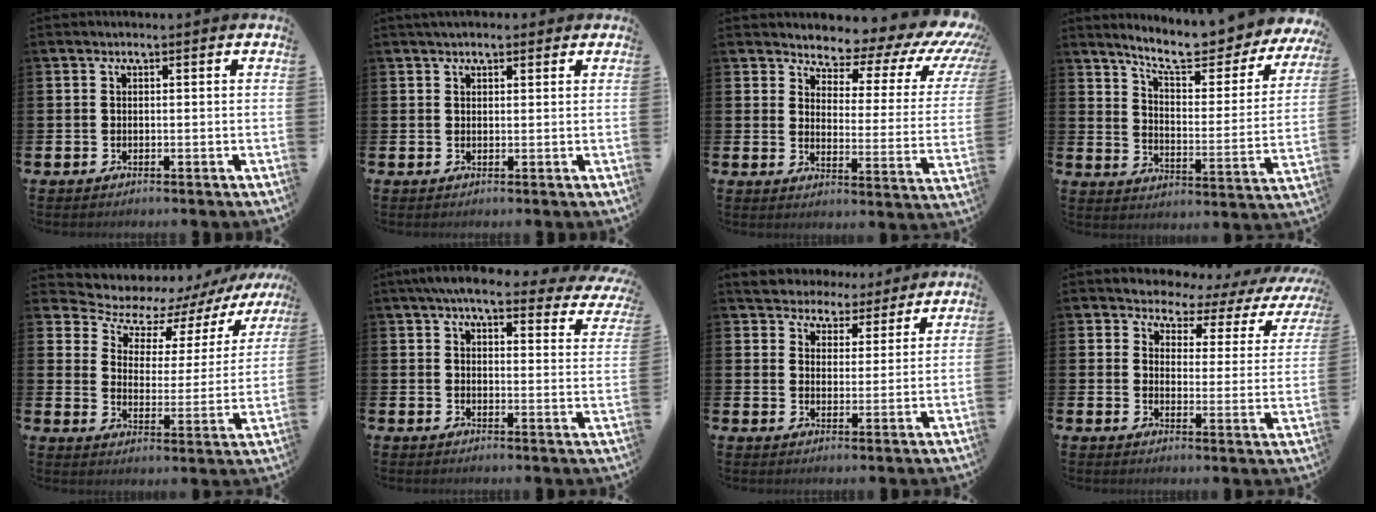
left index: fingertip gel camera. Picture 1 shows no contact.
{"total": 2.2, "force": [1.9, 0.9, 0.6], "torque": [-0.004, 0.000, 0.032]}
{"total": 4.8, "force": [4.2, 2.0, 1.1], "torque": [-0.018, -0.053, 0.059]}
{"total": 9.0, "force": [8.1, 1.6, 3.6], "torque": [-0.084, -0.066, 0.134]}
{"total": 6.8, "force": [5.7, 3.3, 1.5], "torque": [-0.054, -0.050, 0.092]}
{"total": 6.4, "force": [5.6, 1.8, 2.7], "torque": [-0.053, -0.029, 0.097]}
{"total": 4.7, "force": [4.3, 1.8, -0.7], "torque": [-0.018, -0.031, 0.076]}
{"total": 2.7, "force": [2.0, 1.8, 0.4], "torque": [-0.021, -0.028, 0.020]}